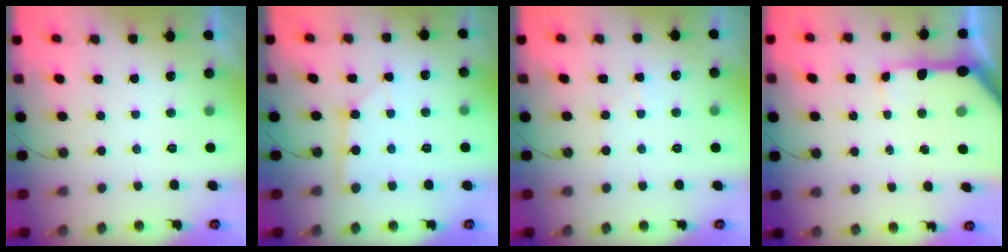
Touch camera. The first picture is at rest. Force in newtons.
{"total": 2.3, "press": 2.3, "slide": 0.2}
{"total": 5.0, "press": 4.9, "slide": 0.7}
{"total": 12.3, "press": 12.2, "slide": 1.3}